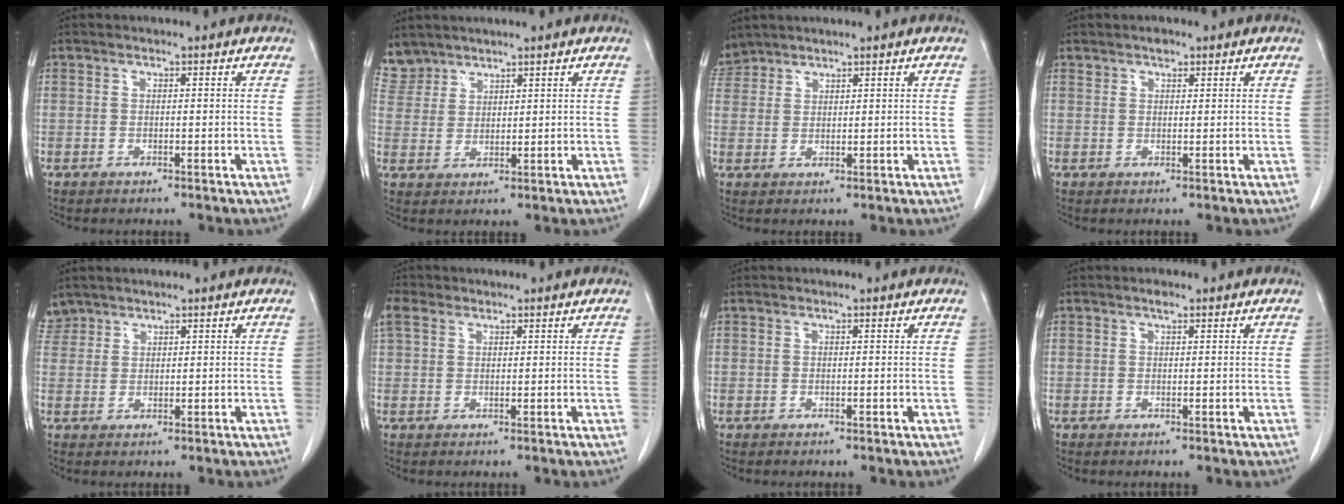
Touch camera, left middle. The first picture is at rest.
{"total": 4.6, "force": [4.2, 1.9, -0.4], "torque": [0.010, 0.006, 0.091]}
{"total": 3.5, "force": [3.3, 1.2, -0.3], "torque": [0.002, 0.011, 0.071]}
{"total": 1.4, "force": [1.1, 0.7, 0.6], "torque": [-0.013, 0.002, 0.016]}
{"total": 2.5, "force": [2.2, 1.0, -0.4], "torque": [0.008, 0.011, 0.045]}
{"total": 2.9, "force": [1.8, 1.9, 1.3], "torque": [-0.034, 0.018, 0.040]}
{"total": 0.0}
{"total": 0.9, "force": [0.6, 0.3, 0.5], "torque": [-0.013, 0.001, 0.011]}